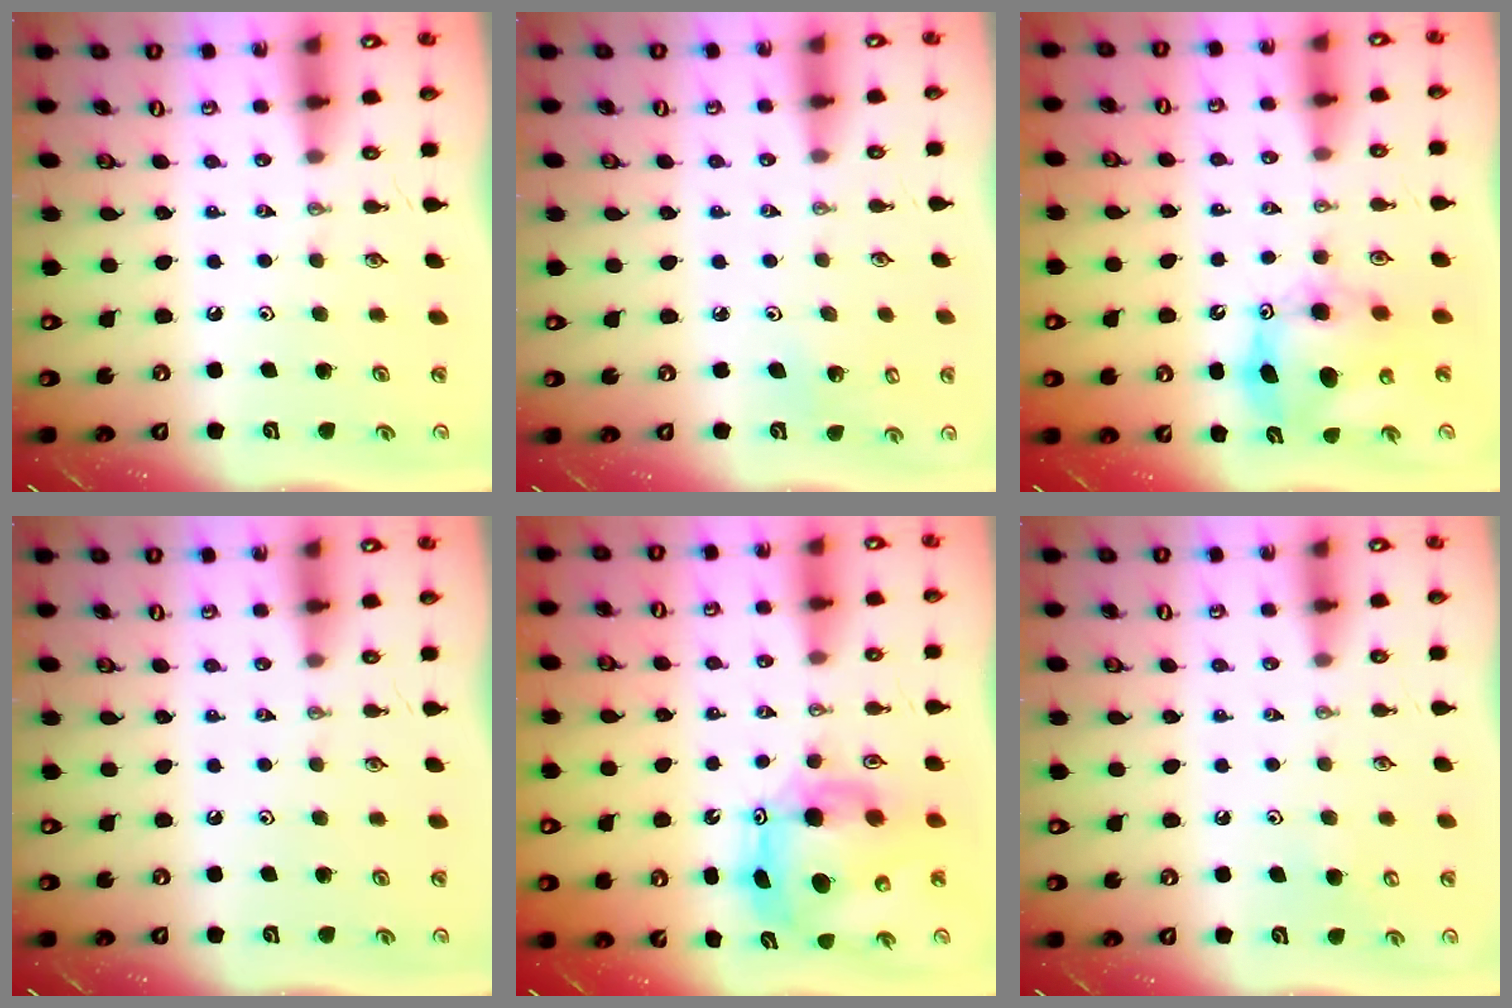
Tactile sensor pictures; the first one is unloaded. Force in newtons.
{"total": 2.9, "press": 2.8, "slide": 1.0}
{"total": 10.6, "press": 10.5, "slide": 0.9}
{"total": 0.0}
{"total": 11.3, "press": 11.2, "slide": 1.1}
{"total": 4.3, "press": 4.3, "slide": 0.3}